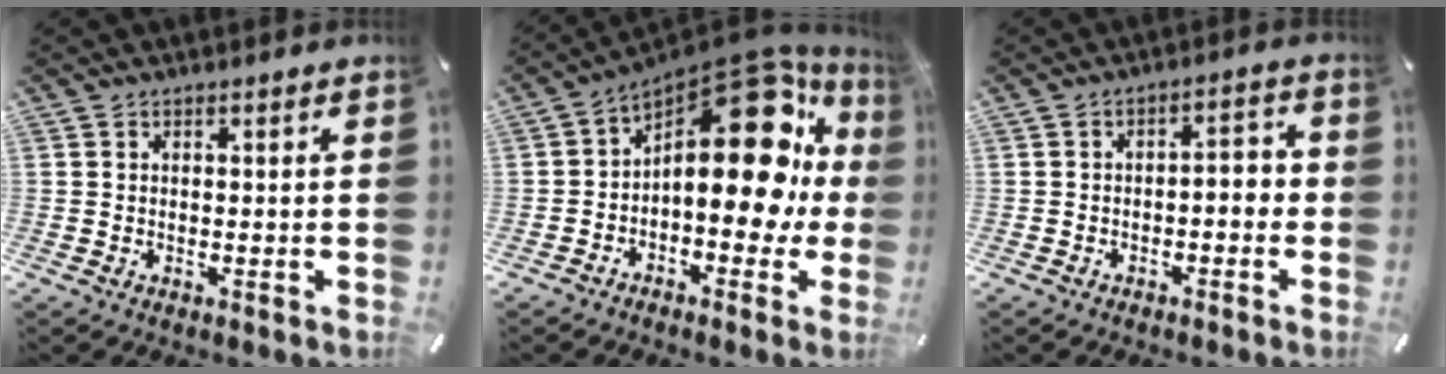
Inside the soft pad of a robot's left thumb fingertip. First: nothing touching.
{"total": 21.8, "force": [5.6, 11.0, 18.0], "torque": [-0.264, -0.056, 0.092]}
{"total": 3.8, "force": [-2.3, 1.7, 2.5], "torque": [-0.043, 0.018, -0.047]}